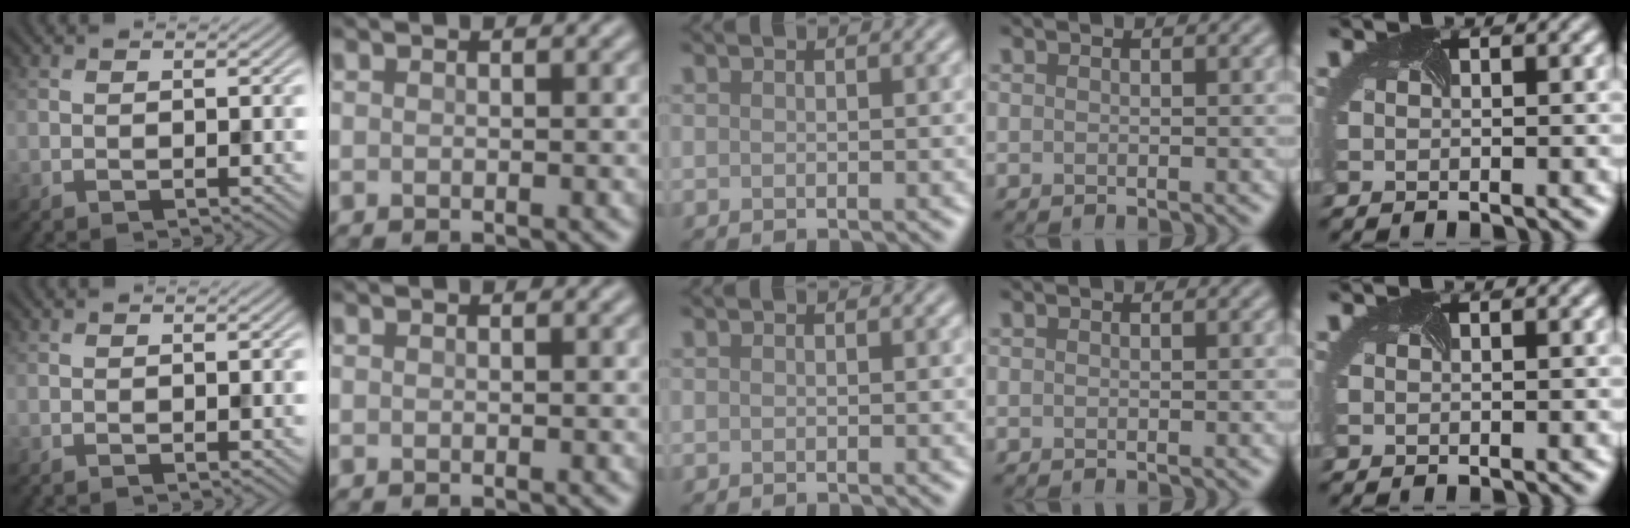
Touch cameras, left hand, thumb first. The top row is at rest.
{}